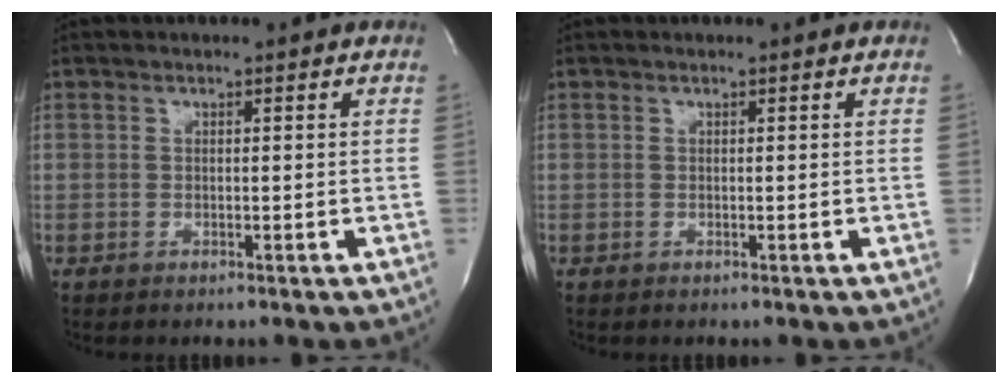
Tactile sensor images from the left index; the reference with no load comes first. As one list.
[{"total": 0.0}]